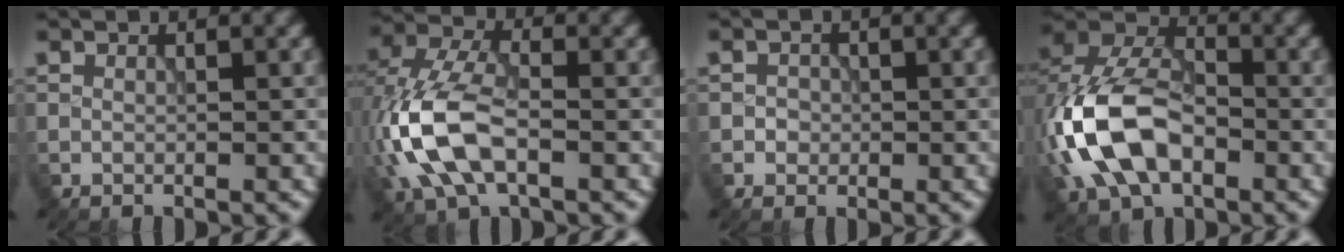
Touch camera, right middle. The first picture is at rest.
{"total": 8.9, "force": [-2.0, 5.1, 7.1], "torque": [-0.167, 0.009, -0.052]}
{"total": 1.2, "force": [-0.2, 1.1, 0.3], "torque": [0.005, -0.001, -0.005]}
{"total": 11.2, "force": [-2.7, 7.0, 8.3], "torque": [-0.192, 0.001, -0.062]}